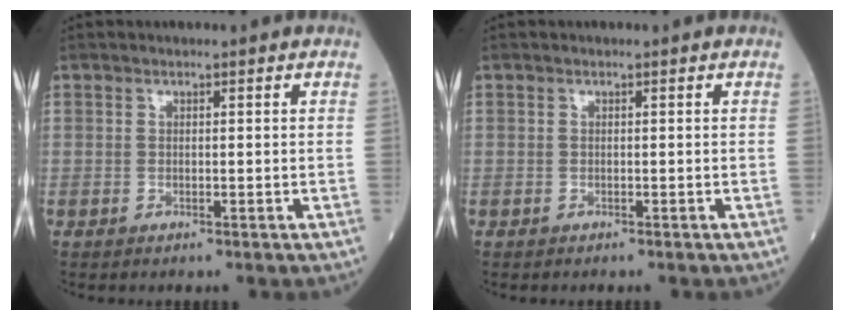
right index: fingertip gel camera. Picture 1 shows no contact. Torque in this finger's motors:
{"motor_torque": [0.08, 0.01, -0.05, 0.02]}